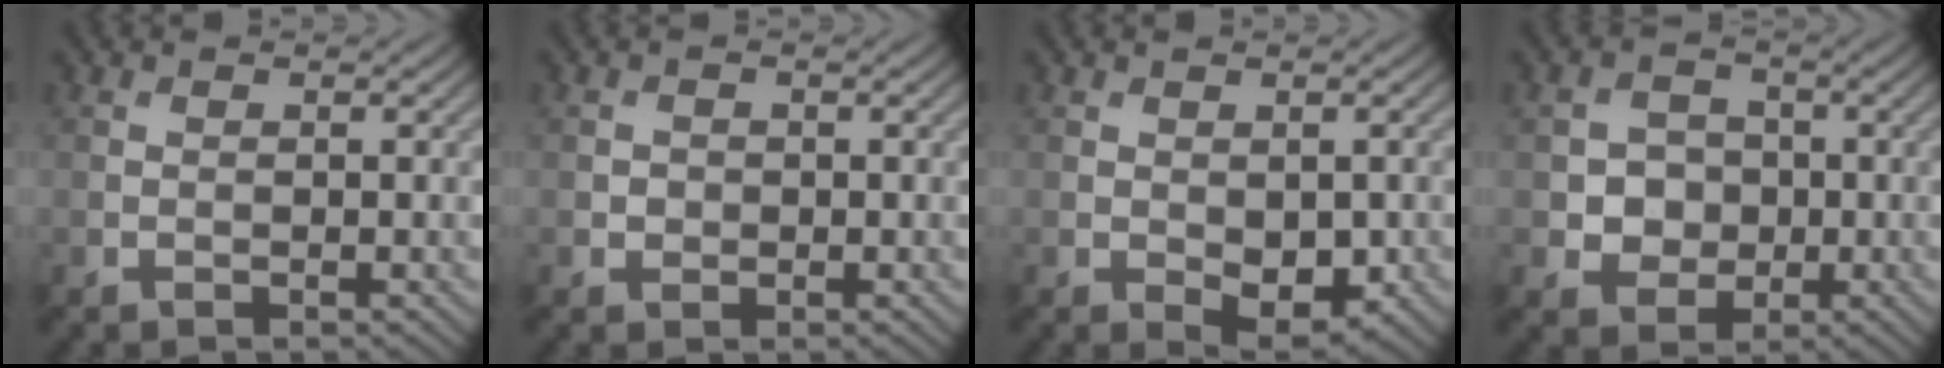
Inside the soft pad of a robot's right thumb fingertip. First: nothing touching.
{"total": 1.0, "force": [-0.1, 0.9, 0.3], "torque": [-0.002, -0.005, -0.005]}
{"total": 3.8, "force": [-0.8, 2.1, 3.0], "torque": [-0.049, -0.014, -0.005]}
{"total": 4.1, "force": [-0.5, 3.8, 1.5], "torque": [-0.031, -0.006, -0.024]}